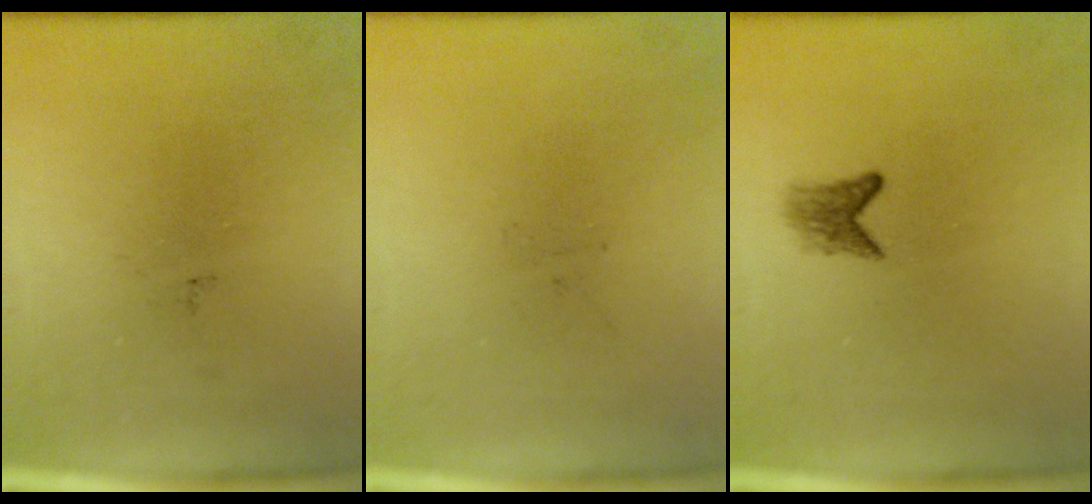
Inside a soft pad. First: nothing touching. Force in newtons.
{"total": 0.0}
{"total": 1.8}